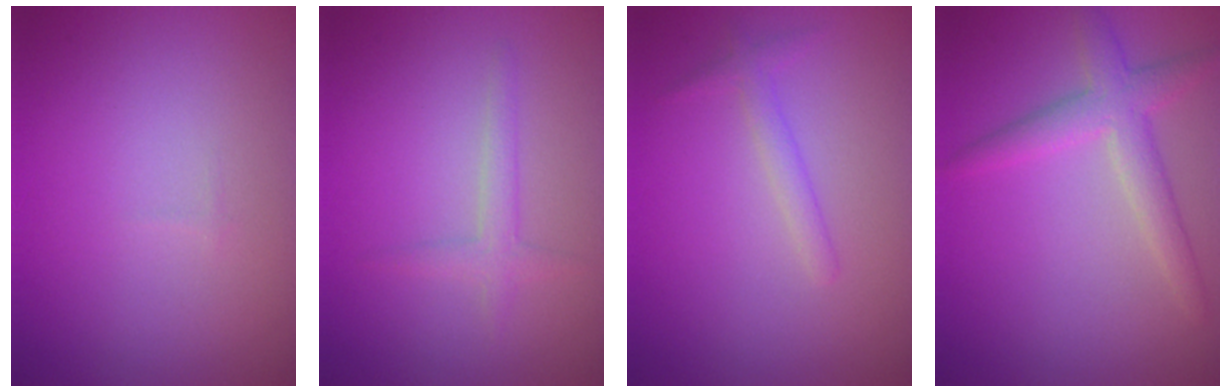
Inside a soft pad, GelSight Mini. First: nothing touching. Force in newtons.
{"total": 1.6, "press": 1.6, "slide": 0.1}
{"total": 1.4, "press": 1.4, "slide": 0.1}
{"total": 3.4, "press": 3.4, "slide": 0.1}